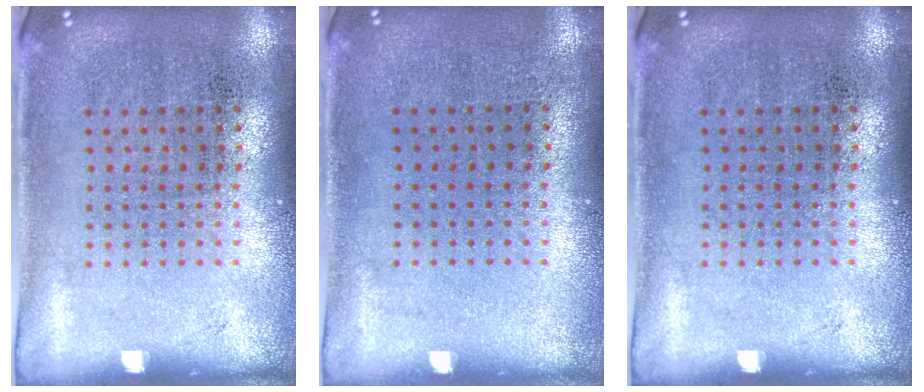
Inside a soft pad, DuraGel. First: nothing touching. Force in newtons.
{"total": 0.0}
{"total": 0.0}